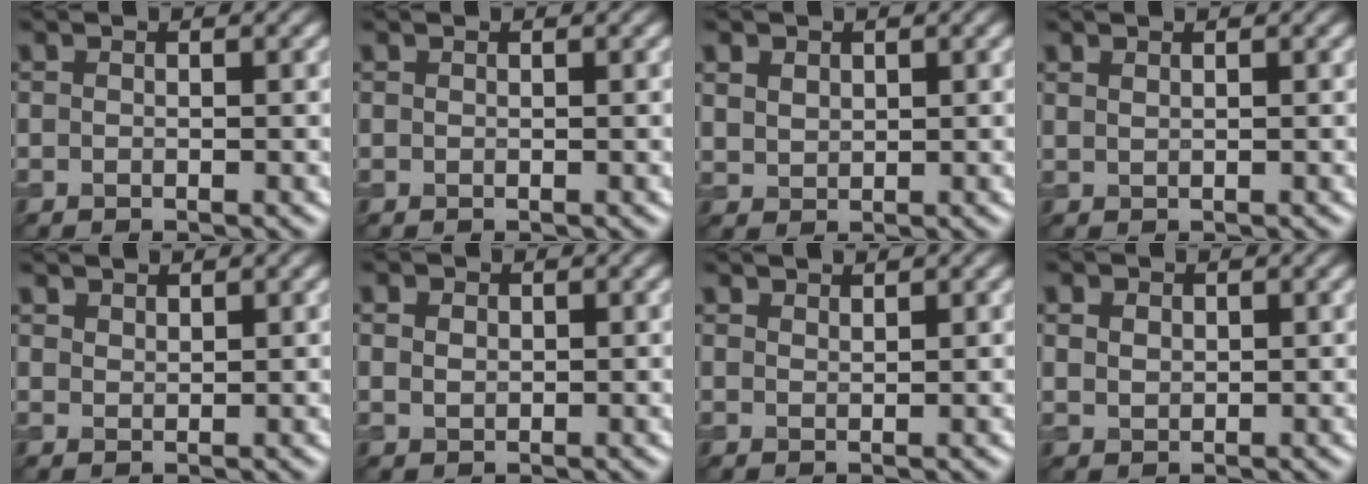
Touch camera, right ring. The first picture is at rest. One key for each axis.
{"total": 0.0}
{"total": 2.2, "fx": 1.2, "fy": 1.5, "fz": 0.9, "tx": -0.023, "ty": 0.000, "tz": 0.027}
{"total": 0.7, "fx": 0.6, "fy": 0.2, "fz": 0.3, "tx": -0.007, "ty": 0.001, "tz": 0.014}
{"total": 1.3, "fx": 1.1, "fy": 0.5, "fz": 0.2, "tx": -0.008, "ty": 0.000, "tz": 0.024}
{"total": 2.2, "fx": 0.9, "fy": 1.6, "fz": 1.2, "tx": -0.027, "ty": 0.010, "tz": 0.009}
{"total": 1.1, "fx": 1.0, "fy": 0.2, "fz": 0.2, "tx": -0.006, "ty": 0.000, "tz": 0.019}
{"total": 2.7, "fx": 1.3, "fy": 1.9, "fz": 1.3, "tx": -0.037, "ty": 0.011, "tz": 0.021}